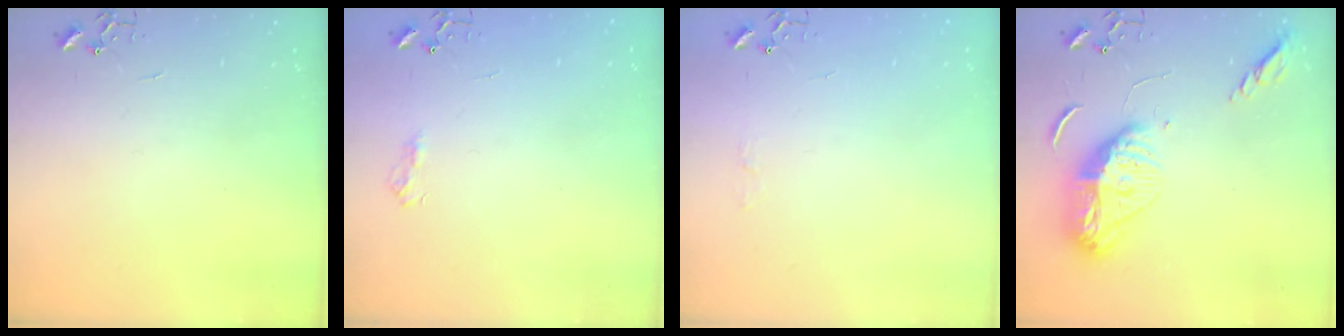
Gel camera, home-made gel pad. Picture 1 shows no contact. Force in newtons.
{"total": 7.3, "press": 7.2, "slide": 0.8}
{"total": 3.3, "press": 3.2, "slide": 0.5}
{"total": 15.6, "press": 15.5, "slide": 1.6}